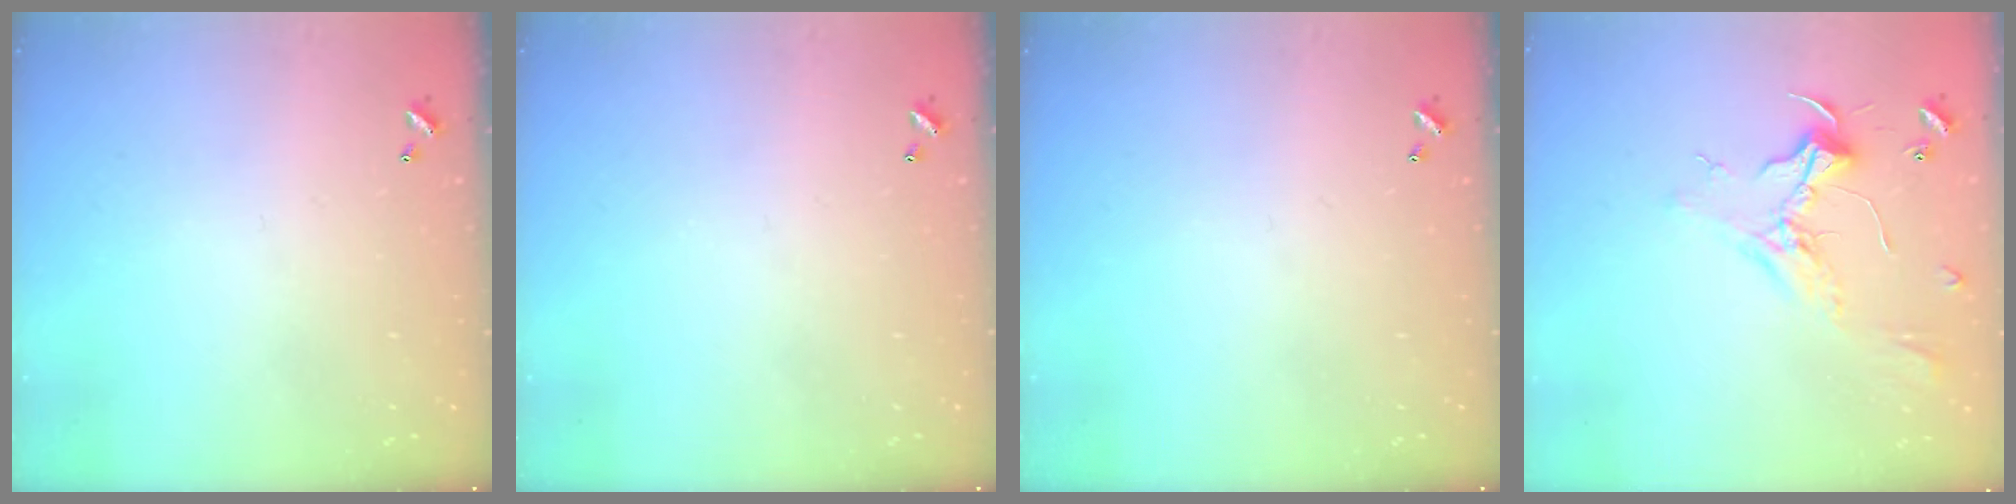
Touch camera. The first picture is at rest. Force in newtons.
{"total": 0.0}
{"total": 0.0}
{"total": 2.4, "press": 2.3, "slide": 0.7}